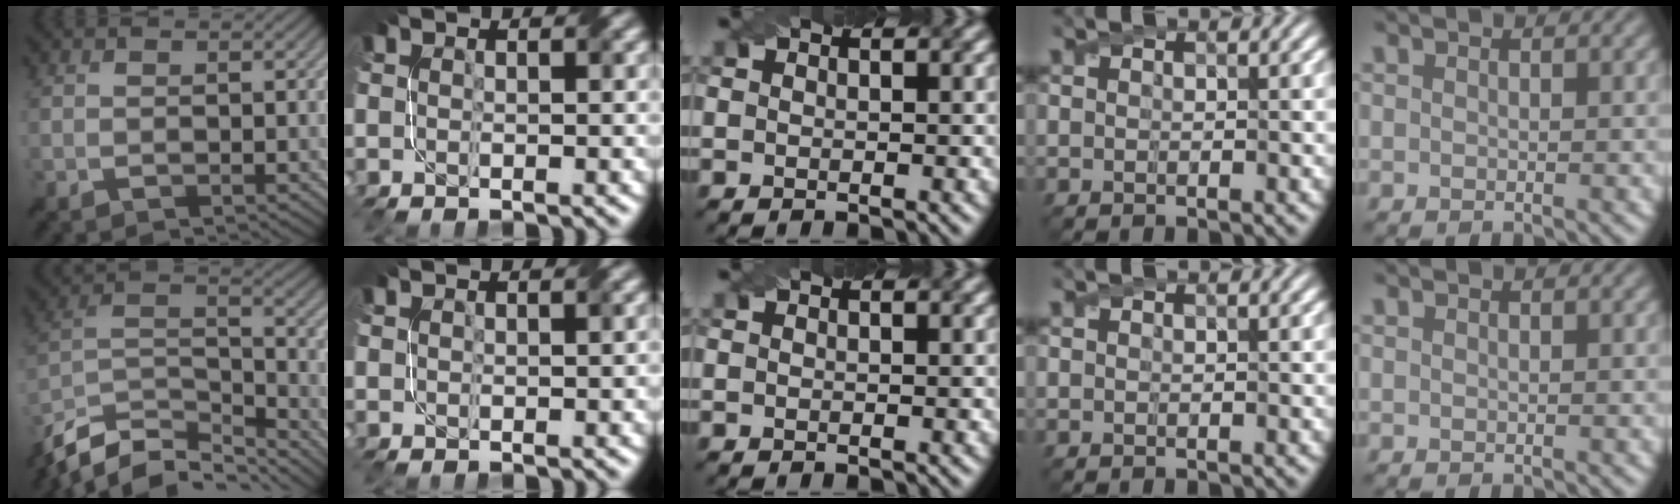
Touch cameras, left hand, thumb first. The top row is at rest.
{"thumb": {"total": 12.9, "force": [-10.3, 4.8, 6.1], "torque": [-0.145, -0.007, -0.186]}, "index": {"total": 0.7, "force": [0.3, 0.4, 0.5], "torque": [-0.008, 0.003, 0.008]}}